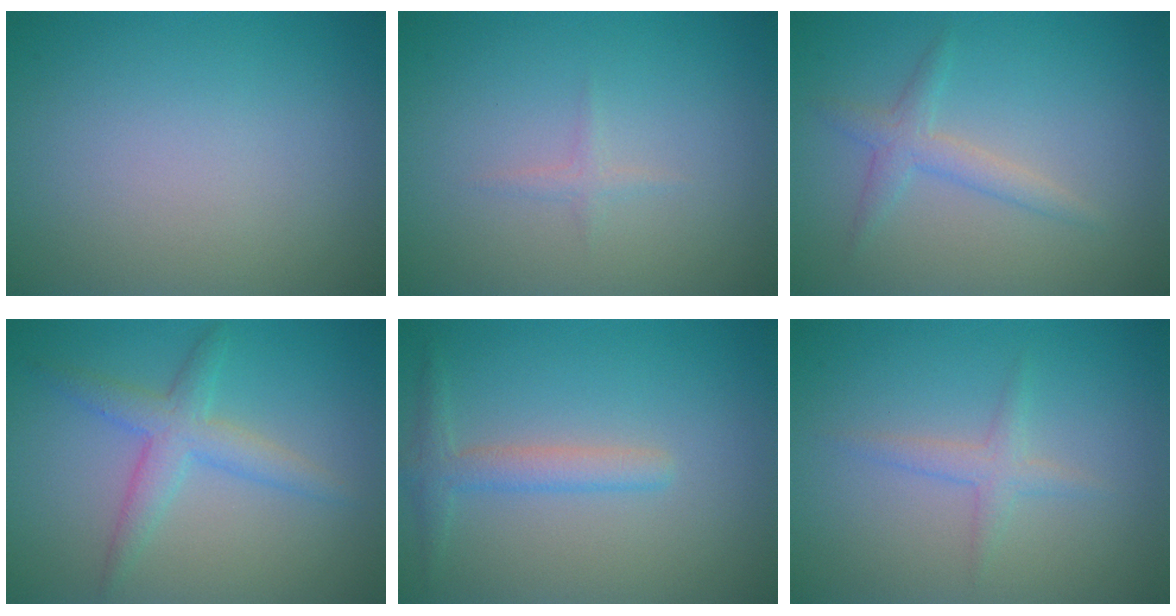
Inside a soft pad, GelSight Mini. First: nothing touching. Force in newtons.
{"total": 0.7, "press": 0.7, "slide": 0.1}
{"total": 2.0, "press": 2.0, "slide": 0.0}
{"total": 3.2, "press": 3.2, "slide": 0.1}
{"total": 2.2, "press": 2.2, "slide": 0.1}
{"total": 1.6, "press": 1.6, "slide": 0.0}